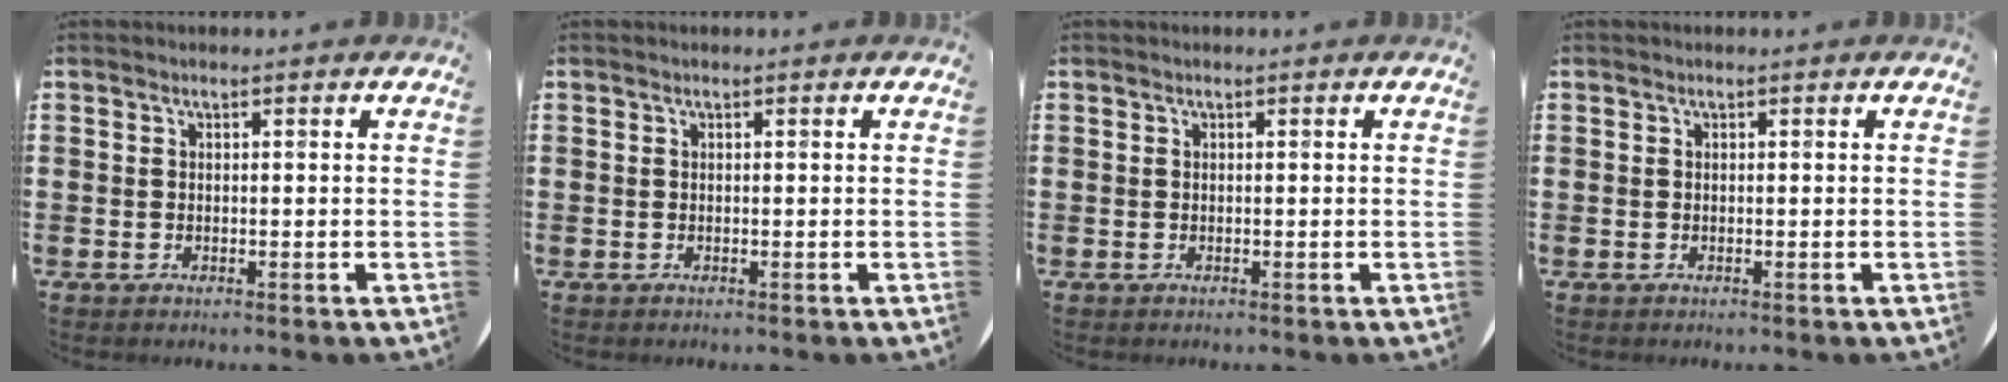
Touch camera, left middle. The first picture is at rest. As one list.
[{"total": 0.0}, {"total": 0.0}, {"total": 0.0}]